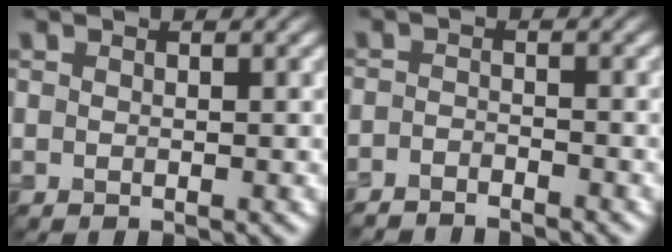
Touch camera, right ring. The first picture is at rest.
{"total": 2.8, "force": [-2.8, 0.2, 0.1], "torque": [-0.001, -0.001, -0.053]}